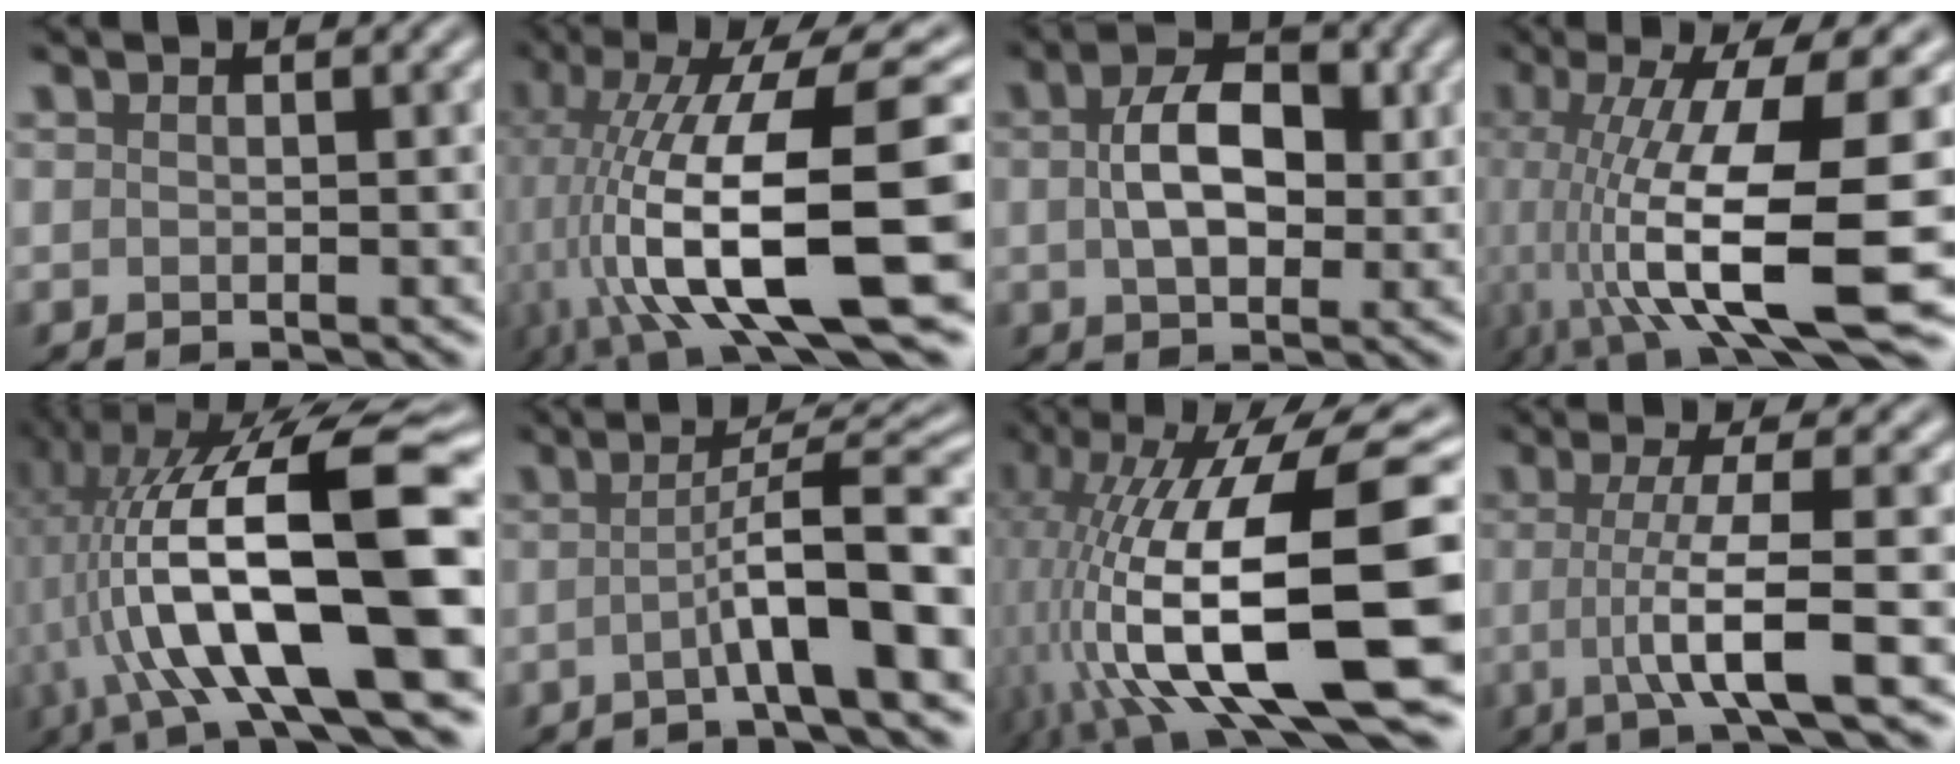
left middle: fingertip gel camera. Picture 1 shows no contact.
{"total": 15.5, "force": [-2.7, 5.1, 14.4], "torque": [-0.250, 0.014, -0.039]}
{"total": 5.3, "force": [0.7, 3.2, 4.2], "torque": [-0.076, 0.010, 0.010]}
{"total": 14.3, "force": [-2.3, 3.7, 13.6], "torque": [-0.234, -0.003, -0.024]}
{"total": 18.3, "force": [-1.5, 5.2, 17.5], "torque": [-0.277, 0.031, -0.012]}
{"total": 6.9, "force": [-1.4, 1.0, 6.7], "torque": [-0.094, 0.023, -0.030]}
{"total": 16.5, "force": [-2.6, 7.1, 14.7], "torque": [-0.270, 0.003, -0.040]}
{"total": 5.8, "force": [-0.8, 0.9, 5.7], "torque": [-0.093, -0.001, -0.016]}